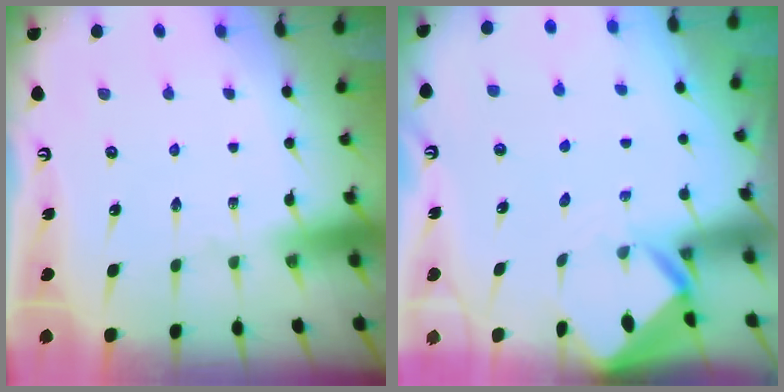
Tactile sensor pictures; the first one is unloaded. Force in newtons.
{"total": 2.9, "press": 2.9, "slide": 0.2}